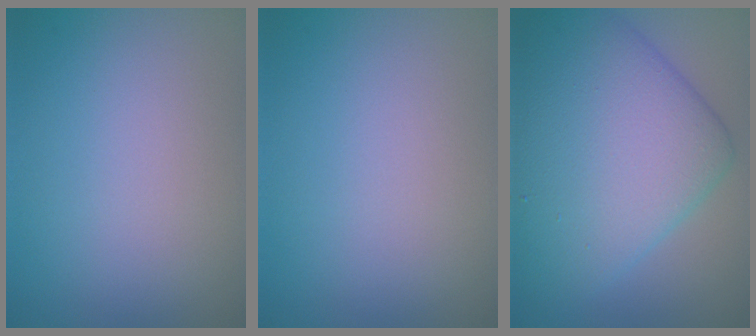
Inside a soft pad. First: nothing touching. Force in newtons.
{"total": 0.0}
{"total": 11.2, "press": 11.2, "slide": 0.2}